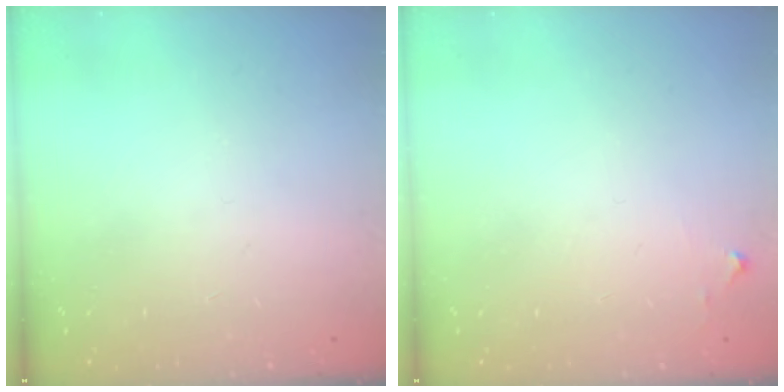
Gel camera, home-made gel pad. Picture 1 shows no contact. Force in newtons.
{"total": 5.0, "press": 5.0, "slide": 0.7}